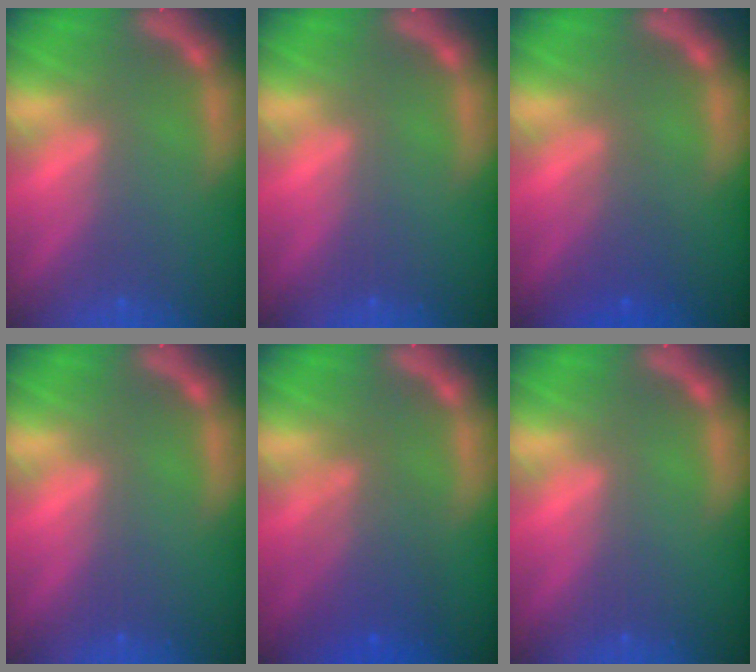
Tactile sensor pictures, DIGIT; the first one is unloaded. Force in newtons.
{"total": 0.0}
{"total": 2.4}
{"total": 0.0}
{"total": 4.5}
{"total": 0.0}